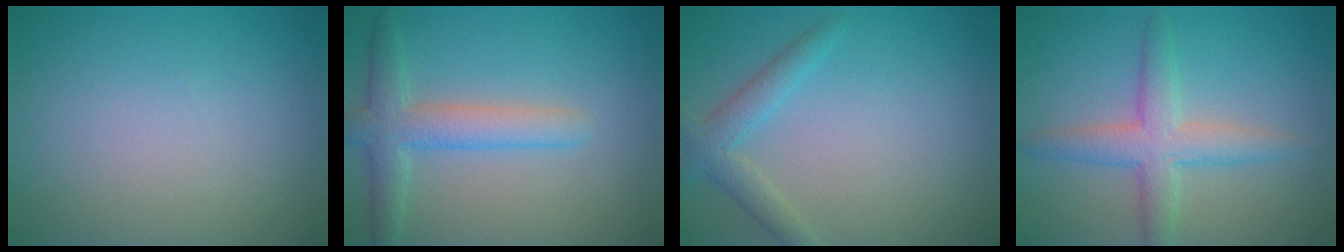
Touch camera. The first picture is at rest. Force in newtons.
{"total": 3.9, "press": 3.9, "slide": 0.2}
{"total": 2.6, "press": 2.6, "slide": 0.1}
{"total": 4.1, "press": 4.1, "slide": 0.1}